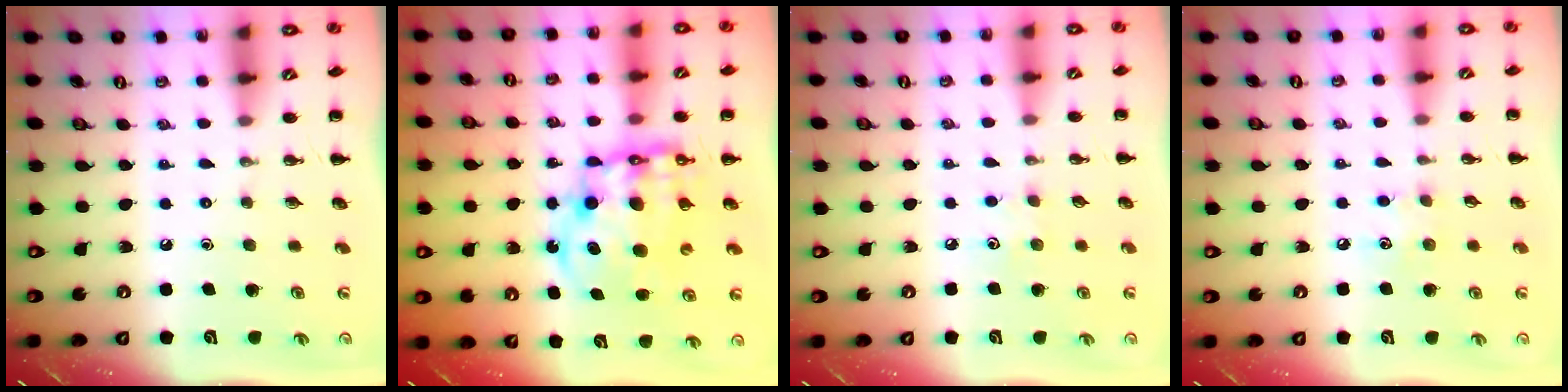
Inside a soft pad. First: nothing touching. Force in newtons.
{"total": 14.3, "press": 13.8, "slide": 3.4}
{"total": 5.2, "press": 5.0, "slide": 1.3}
{"total": 5.8, "press": 5.6, "slide": 1.3}